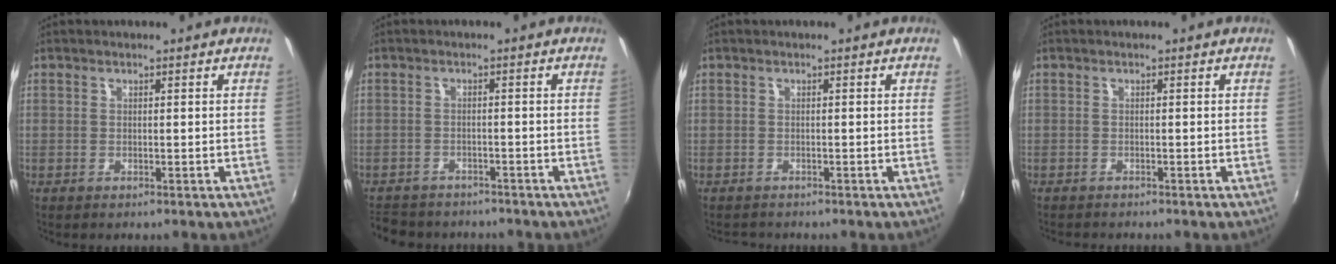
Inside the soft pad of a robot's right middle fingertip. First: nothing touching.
{"total": 8.6, "force": [-7.4, 3.6, 2.4], "torque": [-0.071, -0.010, -0.115]}
{"total": 1.4, "force": [-1.3, 0.6, -0.1], "torque": [-0.002, 0.001, -0.022]}
{"total": 1.5, "force": [-1.5, 0.1, 0.4], "torque": [-0.009, -0.009, -0.023]}